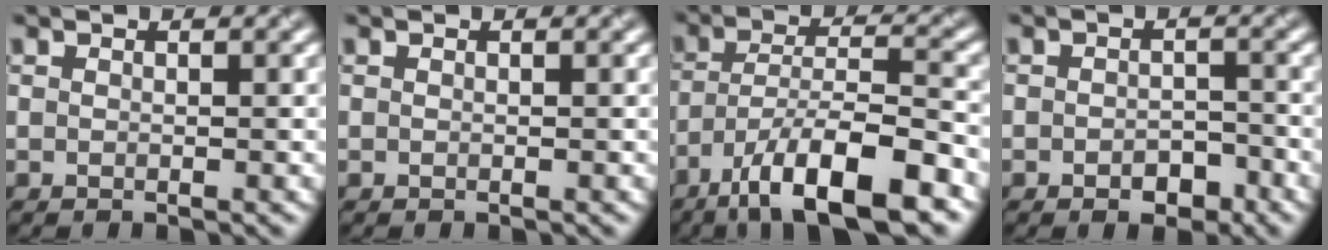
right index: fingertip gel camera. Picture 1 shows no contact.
{"total": 0.0}
{"total": 10.8, "force": [-6.8, 2.8, 7.9], "torque": [-0.130, 0.010, -0.119]}
{"total": 2.2, "force": [-1.1, 1.2, 1.4], "torque": [-0.021, 0.001, -0.017]}